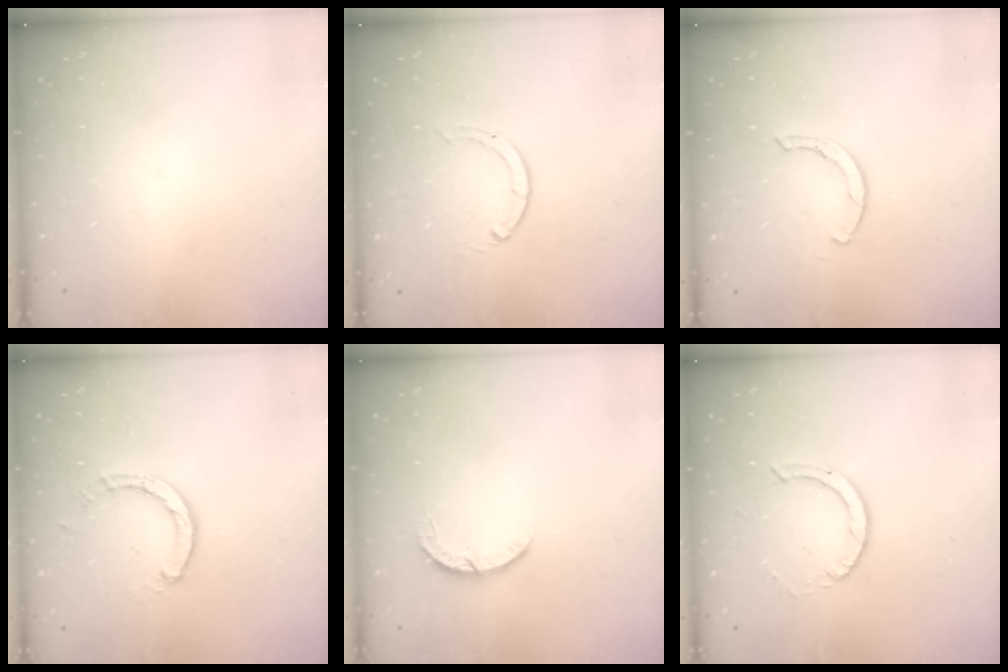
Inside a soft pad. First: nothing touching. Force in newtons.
{"total": 0.0}
{"total": 1.7, "press": 1.6, "slide": 0.3}
{"total": 3.0, "press": 3.0, "slide": 0.3}
{"total": 3.7, "press": 3.7, "slide": 0.4}
{"total": 4.0, "press": 4.0, "slide": 0.3}